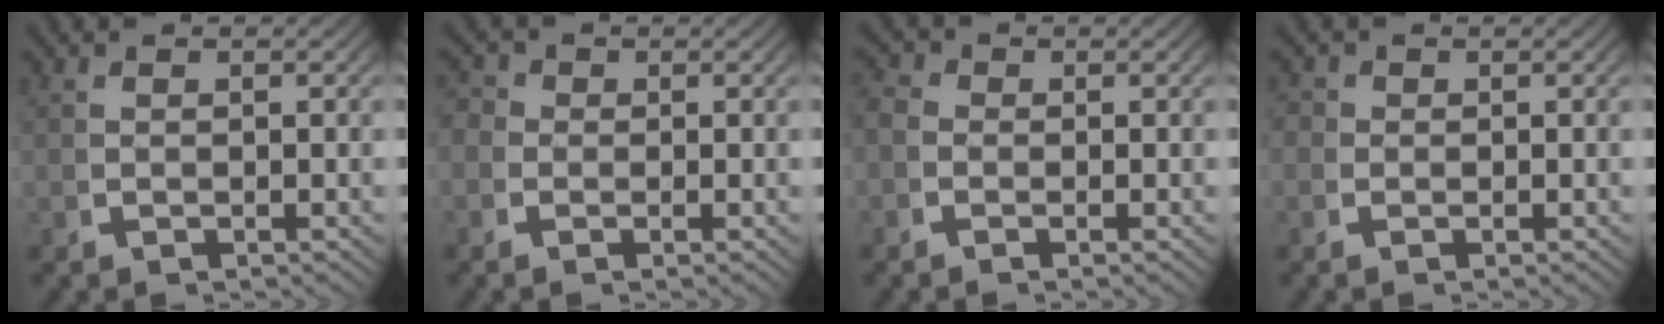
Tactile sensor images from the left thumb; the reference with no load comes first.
{"total": 2.3, "force": [0.1, 2.1, 1.0], "torque": [-0.014, 0.004, -0.011]}
{"total": 1.8, "force": [-0.3, 1.6, 0.9], "torque": [-0.016, 0.003, -0.018]}
{"total": 1.4, "force": [0.1, 1.3, 0.4], "torque": [-0.005, 0.001, -0.007]}